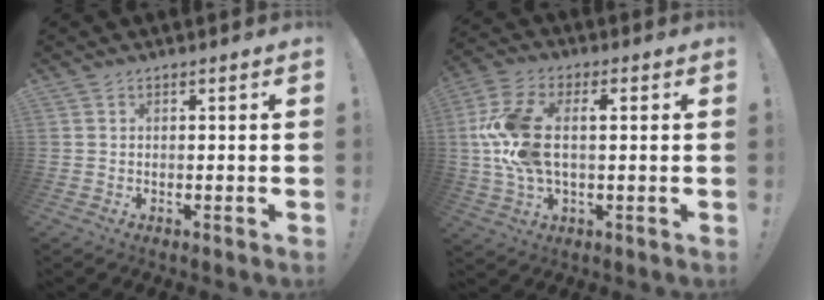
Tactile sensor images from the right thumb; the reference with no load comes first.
{"total": 14.8, "force": [1.3, 8.3, 12.2], "torque": [-0.241, 0.009, 0.026]}